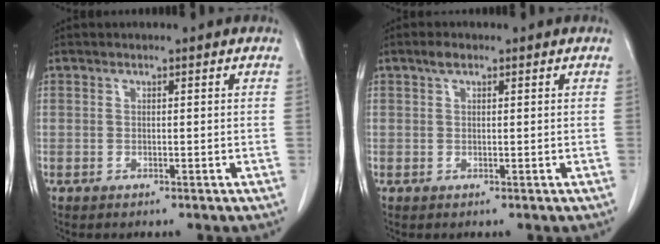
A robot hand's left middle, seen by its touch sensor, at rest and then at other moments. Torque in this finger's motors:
{"motor_torque": [0.28, -0.18, -0.08, -0.02]}